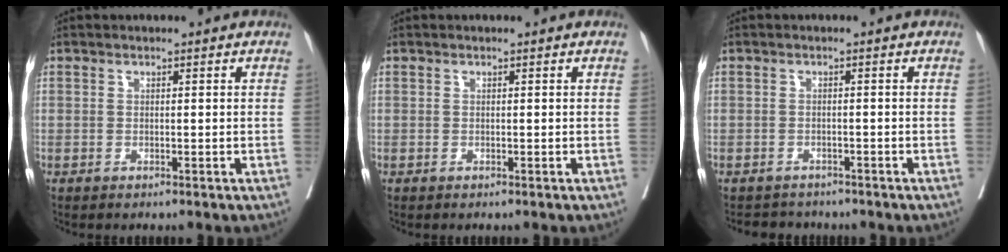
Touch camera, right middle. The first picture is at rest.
{"total": 0.0}
{"total": 3.4, "force": [-3.1, 1.3, -0.1], "torque": [0.000, -0.004, -0.047]}